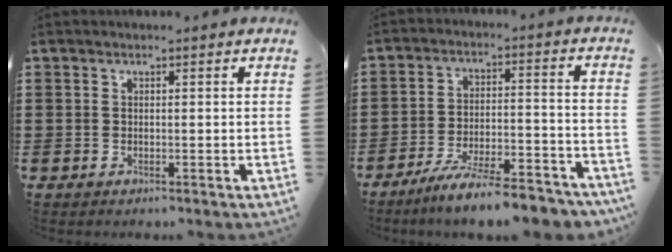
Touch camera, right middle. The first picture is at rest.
{"total": 8.8, "force": [-7.8, 0.2, 4.2], "torque": [-0.074, 0.008, -0.149]}